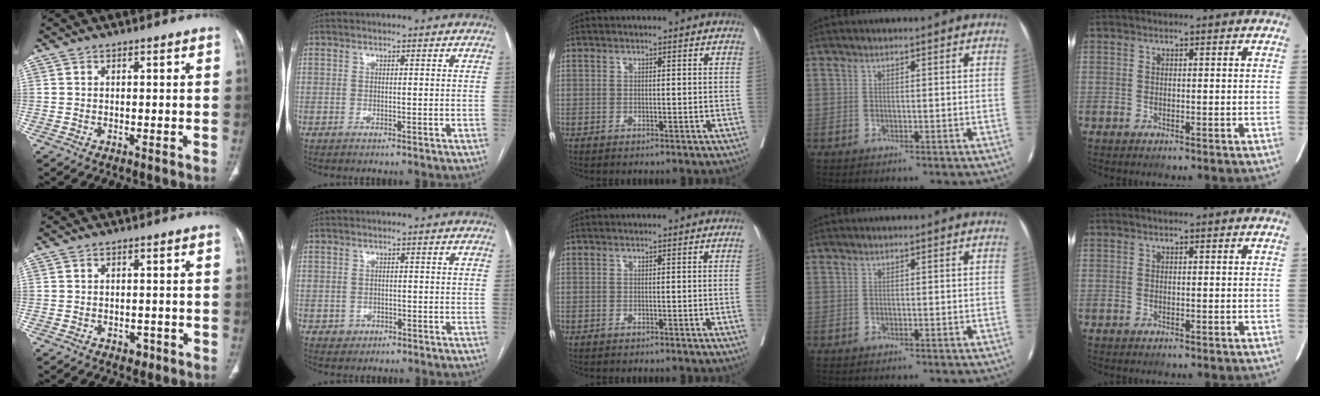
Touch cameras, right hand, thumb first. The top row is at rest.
{"thumb": {"total": 1.9, "force": [-1.0, 1.4, 0.7], "torque": [-0.002, 0.005, -0.010]}, "index": {"total": 1.7, "force": [-0.6, 1.6, 0.2], "torque": [0.001, 0.007, -0.004]}, "middle": {"total": 0.8, "force": [-0.2, -0.2, 0.7], "torque": [-0.008, 0.001, -0.004]}}